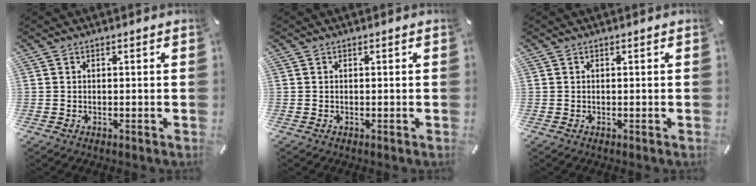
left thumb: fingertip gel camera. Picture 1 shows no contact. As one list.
[{"total": 0.0}, {"total": 0.0}]